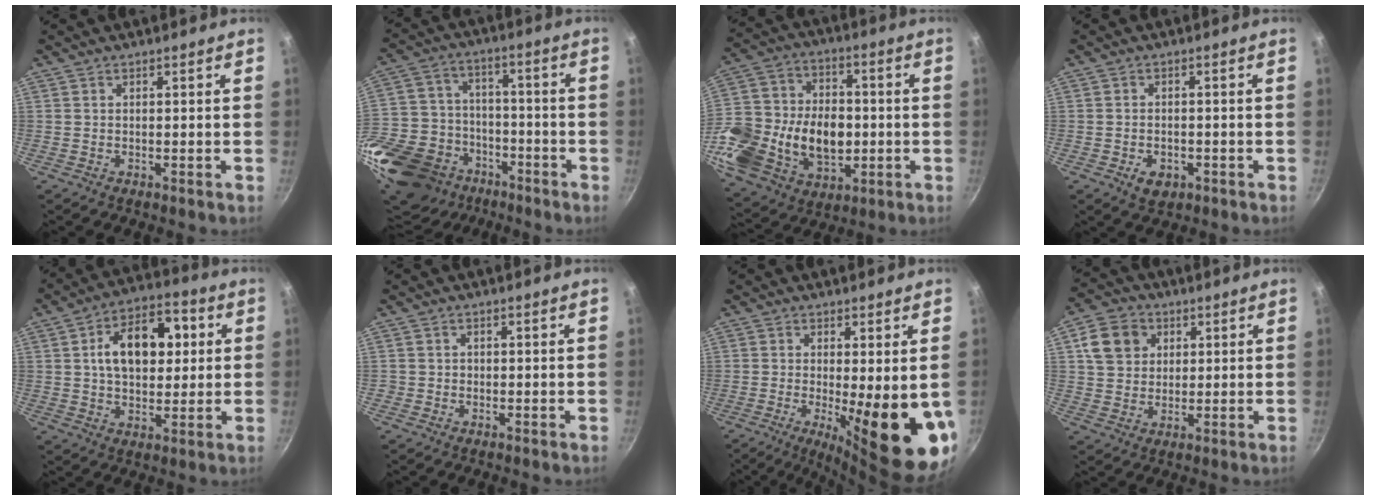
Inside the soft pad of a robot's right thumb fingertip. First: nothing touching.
{"total": 27.4, "force": [-14.5, 19.6, 12.5], "torque": [-0.324, 0.050, -0.248]}
{"total": 28.4, "force": [-4.9, 19.4, 20.1], "torque": [-0.417, 0.009, -0.066]}
{"total": 3.6, "force": [-1.6, 2.4, 2.2], "torque": [-0.030, 0.004, -0.020]}
{"total": 14.9, "force": [2.9, 9.0, 11.5], "torque": [-0.154, 0.013, 0.041]}
{"total": 1.0, "force": [-0.3, 1.0, 0.0], "torque": [0.007, 0.007, -0.006]}
{"total": 18.4, "force": [-4.1, 5.5, 17.1], "torque": [-0.183, -0.028, -0.034]}
{"total": 9.1, "force": [2.9, 7.7, 4.0], "torque": [-0.055, -0.001, 0.049]}